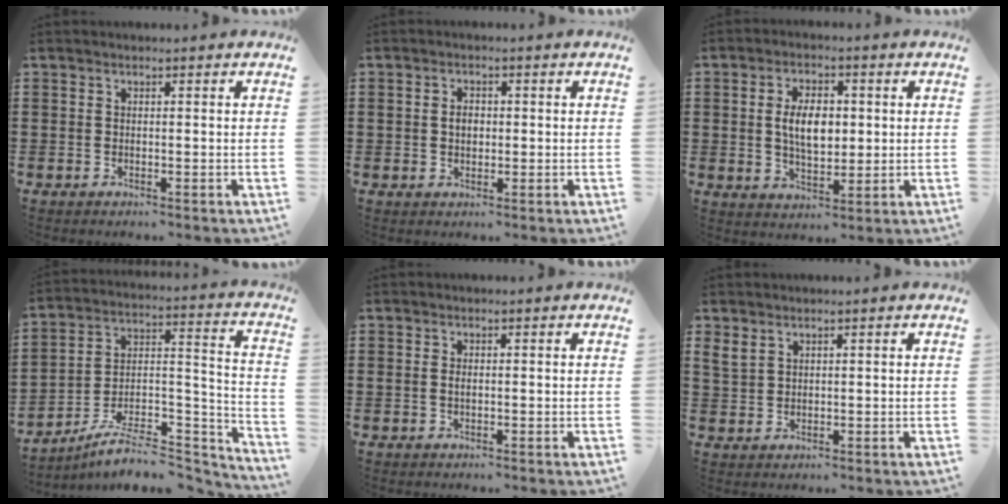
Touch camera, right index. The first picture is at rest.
{"total": 2.5, "force": [0.2, 1.7, 1.9], "torque": [-0.039, 0.007, 0.002]}
{"total": 6.4, "force": [0.6, 3.5, 5.3], "torque": [-0.100, 0.003, 0.001]}
{"total": 7.9, "force": [-6.3, 2.5, 4.0], "torque": [-0.060, 0.011, -0.120]}
{"total": 0.9, "force": [0.1, 0.4, 0.7], "torque": [-0.017, 0.002, 0.002]}
{"total": 2.5, "force": [2.0, 1.2, 0.7], "torque": [-0.020, 0.006, 0.040]}